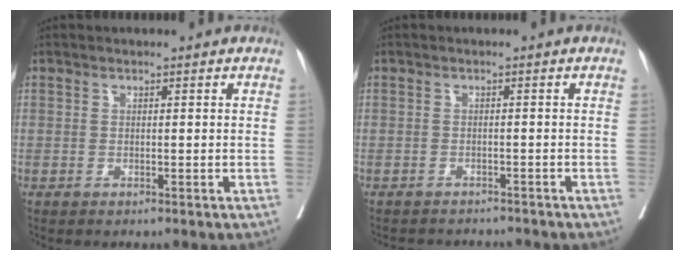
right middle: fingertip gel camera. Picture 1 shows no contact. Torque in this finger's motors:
{"motor_torque": [0.09, -0.17, -0.05, -0.02]}